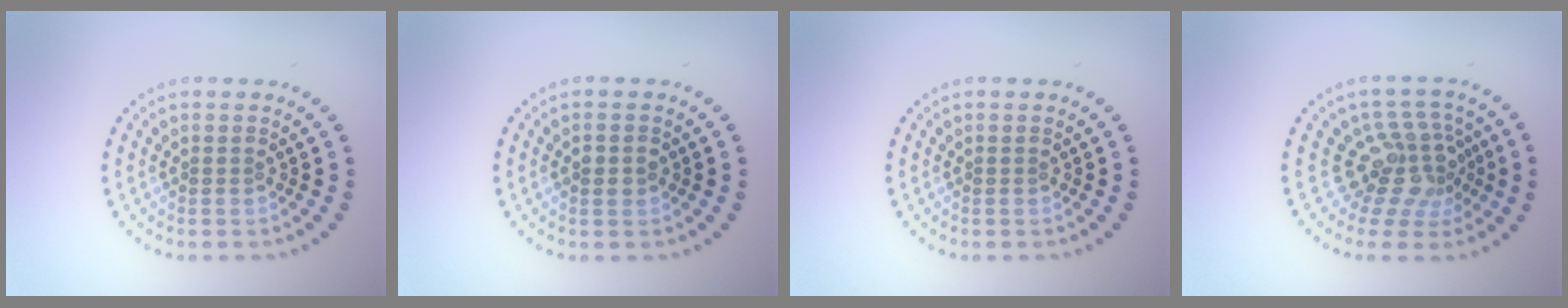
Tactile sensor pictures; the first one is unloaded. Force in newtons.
{"total": 1.7, "press": 1.7, "slide": 0.1}
{"total": 0.0}
{"total": 4.5, "press": 3.2, "slide": 3.2}